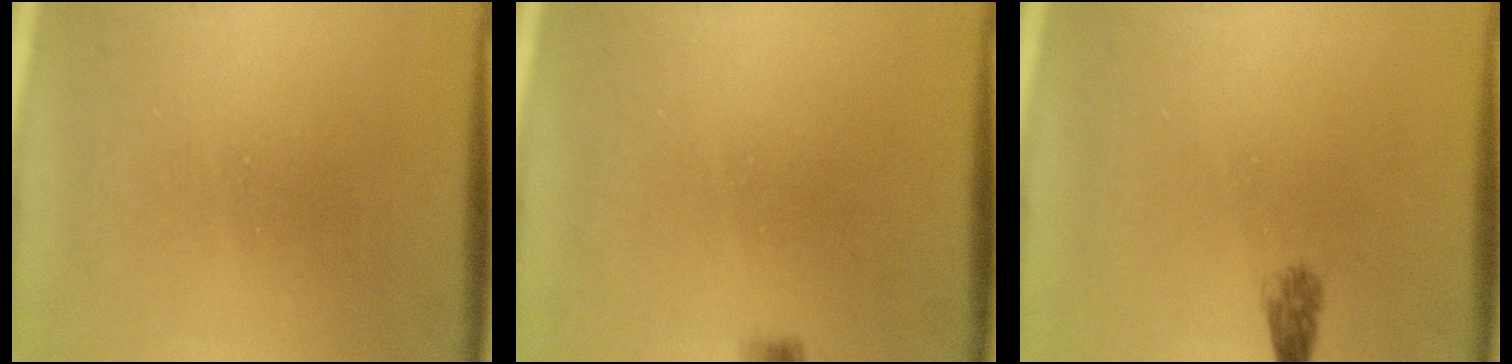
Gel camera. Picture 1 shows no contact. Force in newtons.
{"total": 1.6}
{"total": 1.8}